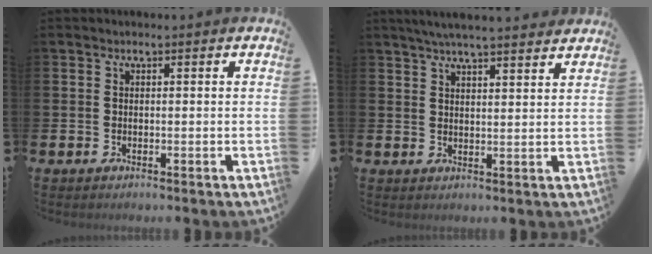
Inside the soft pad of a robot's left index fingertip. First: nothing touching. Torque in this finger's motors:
{"motor_torque": [1.01, -1.13, 0.37, 0.20]}